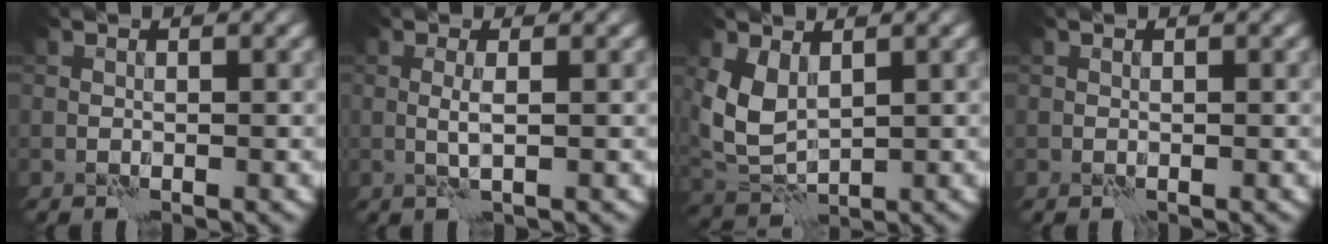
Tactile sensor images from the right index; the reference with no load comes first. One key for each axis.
{"total": 1.3, "fx": 0.2, "fy": 0.2, "fz": 1.3, "tx": -0.030, "ty": 0.005, "tz": 0.002}
{"total": 4.3, "fx": 1.3, "fy": 2.8, "fz": 3.0, "tx": -0.077, "ty": 0.001, "tz": 0.033}
{"total": 0.0}